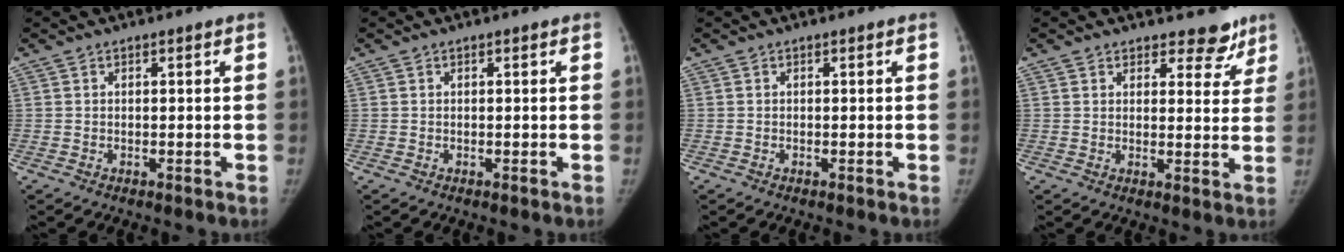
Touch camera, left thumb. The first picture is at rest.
{"total": 0.0}
{"total": 0.0}
{"total": 6.1, "force": [4.9, 3.4, 1.4], "torque": [0.024, -0.032, 0.059]}